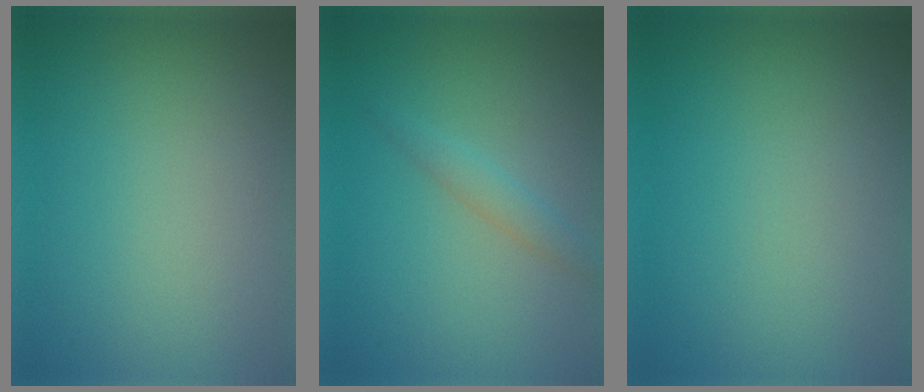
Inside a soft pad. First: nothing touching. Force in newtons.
{"total": 1.5, "press": 1.5, "slide": 0.1}
{"total": 0.0}